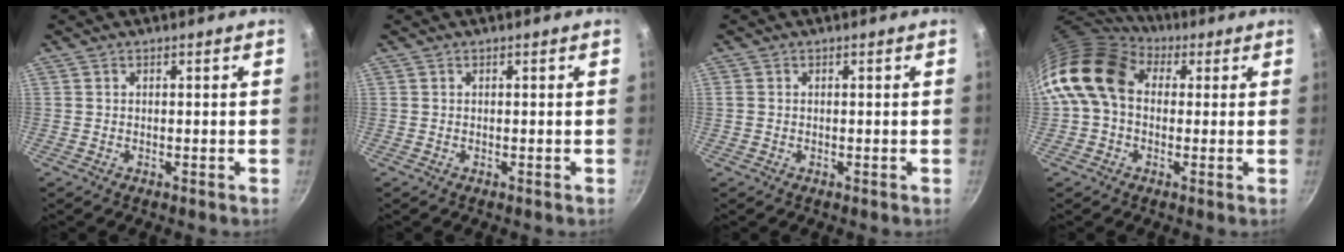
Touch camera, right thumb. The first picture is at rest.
{"total": 0.0}
{"total": 0.9, "force": [0.0, 0.8, 0.4], "torque": [-0.006, 0.002, 0.000]}
{"total": 13.7, "force": [2.5, 10.4, 8.6], "torque": [-0.138, 0.019, 0.023]}